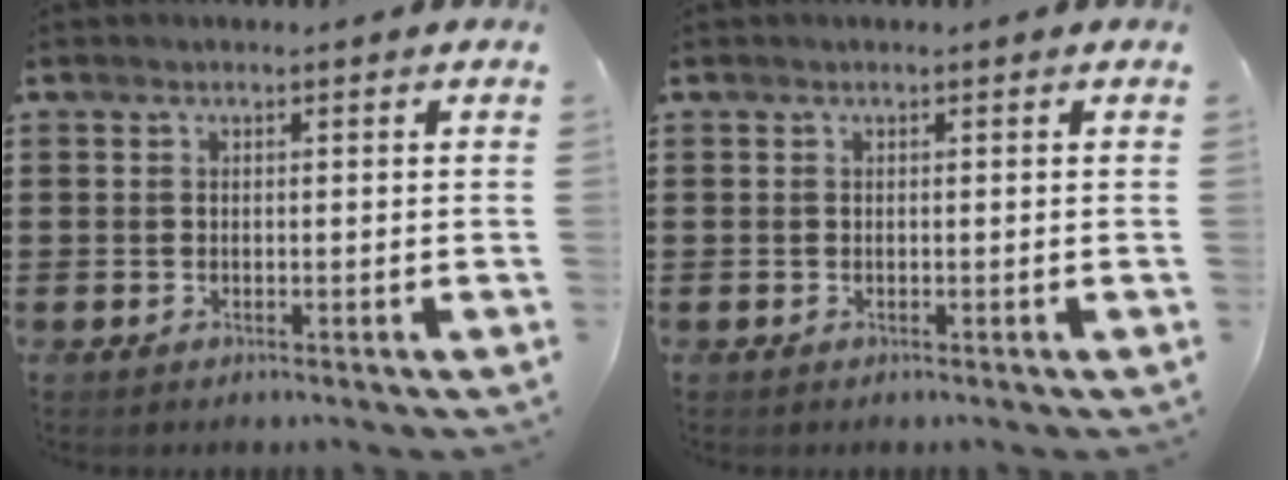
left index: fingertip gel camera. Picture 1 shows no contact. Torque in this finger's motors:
{"motor_torque": [0.00, 0.00, 0.00, 0.00]}